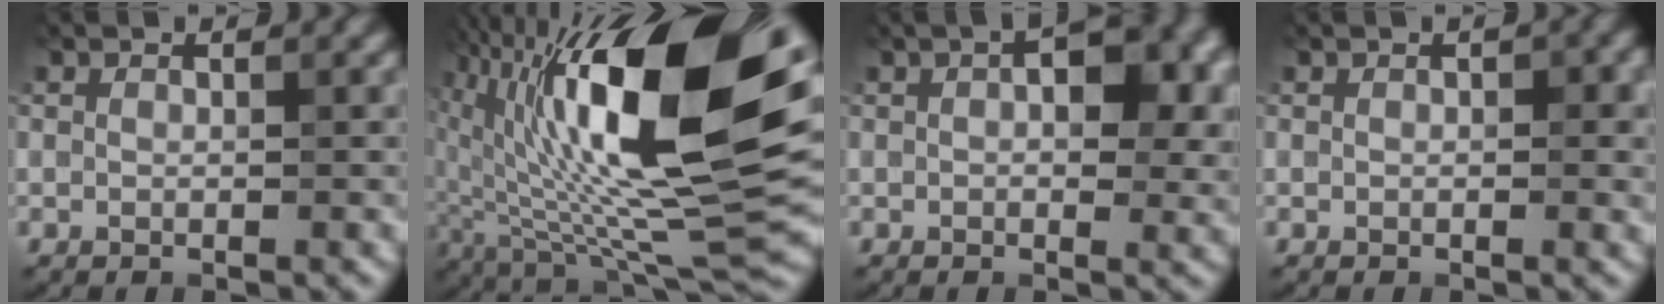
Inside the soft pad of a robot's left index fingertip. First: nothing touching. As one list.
[{"total": 18.8, "force": [4.6, 7.3, 16.7], "torque": [-0.283, 0.010, 0.076]}, {"total": 7.0, "force": [2.0, 3.7, 5.6], "torque": [-0.067, 0.014, 0.019]}, {"total": 2.3, "force": [0.6, 1.0, 2.0], "torque": [-0.025, 0.004, 0.009]}]